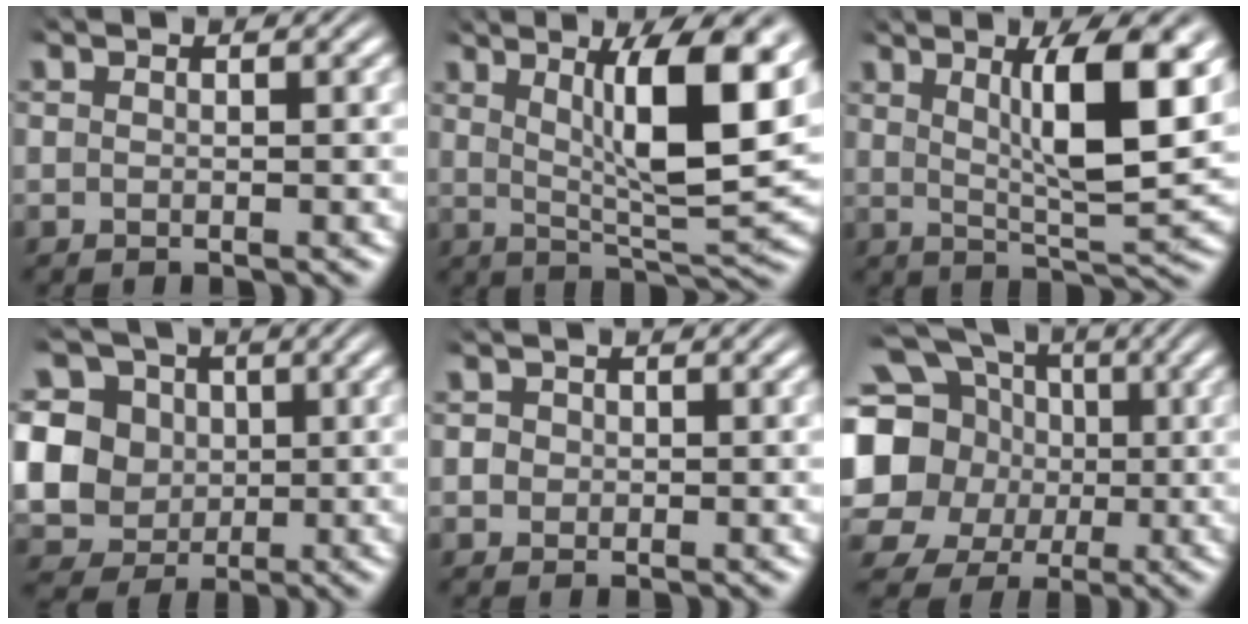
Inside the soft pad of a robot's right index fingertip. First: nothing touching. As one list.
[{"total": 9.9, "force": [3.1, 2.6, 9.1], "torque": [-0.140, -0.002, 0.053]}, {"total": 8.4, "force": [3.0, 1.7, 7.6], "torque": [-0.117, -0.002, 0.052]}, {"total": 16.6, "force": [0.7, 15.4, 6.1], "torque": [-0.174, -0.050, 0.008]}, {"total": 1.4, "force": [0.0, 1.3, 0.3], "torque": [-0.015, -0.008, 0.001]}, {"total": 17.8, "force": [3.0, 15.5, 8.1], "torque": [-0.194, -0.030, 0.036]}]